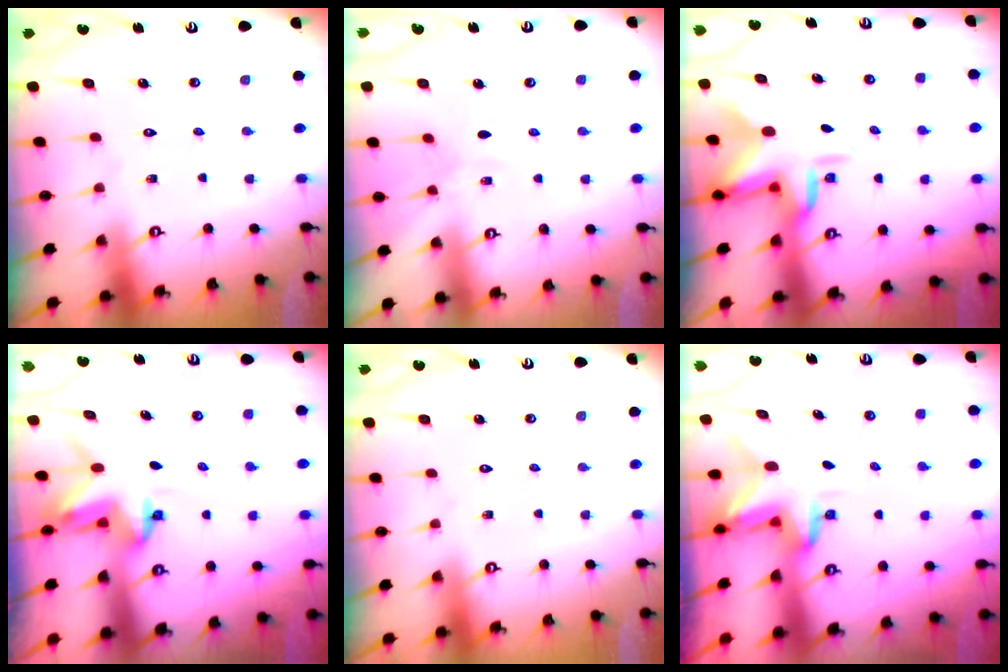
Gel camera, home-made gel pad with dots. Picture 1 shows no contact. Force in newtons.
{"total": 4.2, "press": 4.1, "slide": 0.6}
{"total": 6.7, "press": 6.6, "slide": 1.3}
{"total": 3.5, "press": 3.5, "slide": 0.3}
{"total": 0.0}
{"total": 3.0, "press": 3.0, "slide": 0.3}